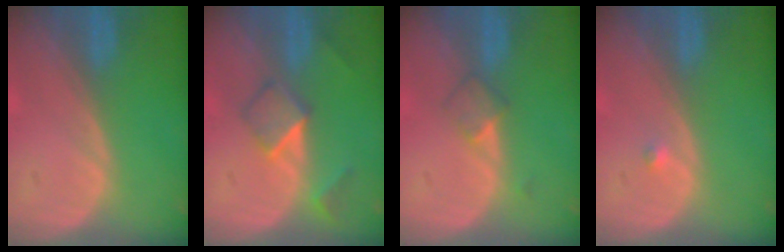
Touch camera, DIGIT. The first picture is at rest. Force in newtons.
{"total": 5.1, "press": 4.5, "slide": 2.5}
{"total": 2.7, "press": 2.4, "slide": 1.1}
{"total": 0.7, "press": 0.5, "slide": 0.4}